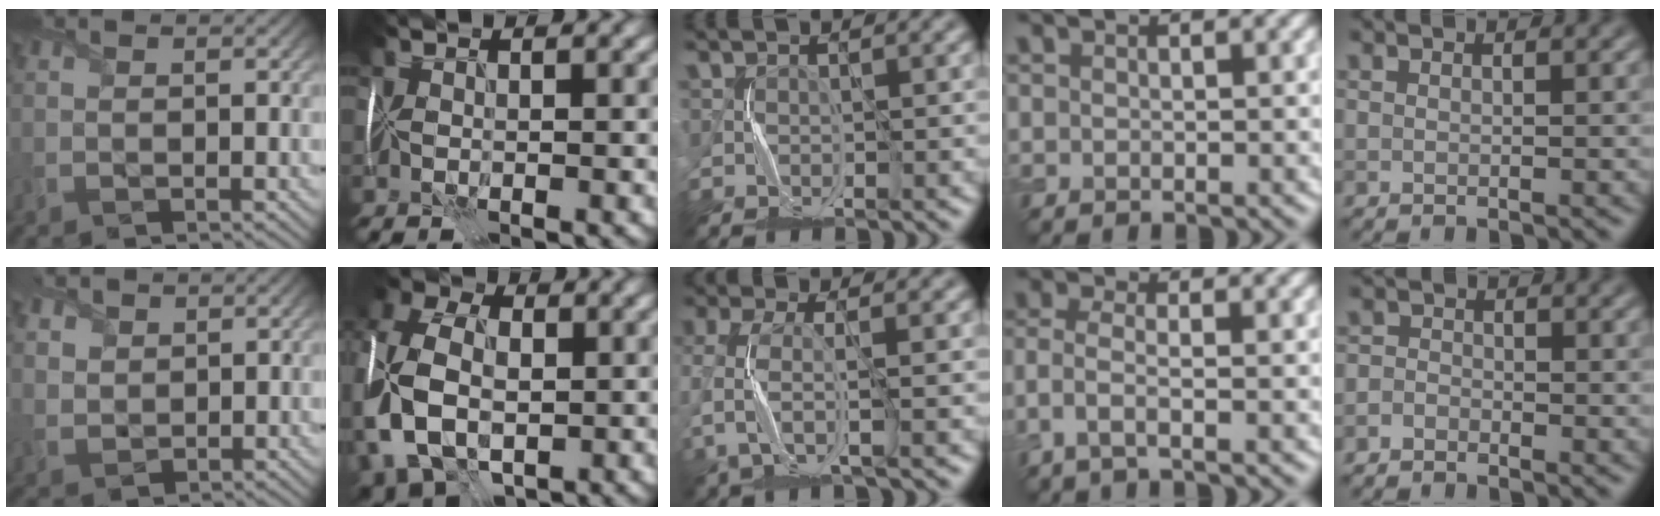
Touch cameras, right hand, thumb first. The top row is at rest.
{"thumb": {"total": 3.0, "force": [1.8, 2.1, 1.0], "torque": [-0.044, -0.002, 0.034]}, "index": {"total": 13.7, "force": [-3.1, 9.5, 9.4], "torque": [-0.196, -0.008, -0.062]}, "middle": {"total": 3.6, "force": [-1.4, 1.1, 3.1], "torque": [-0.087, -0.006, -0.033]}, "ring": {"total": 2.5, "force": [-1.2, 0.6, 2.1], "torque": [-0.052, 0.001, -0.036]}, "little": {"total": 1.3, "force": [-1.1, 0.8, 0.3], "torque": [0.005, 0.002, -0.029]}}